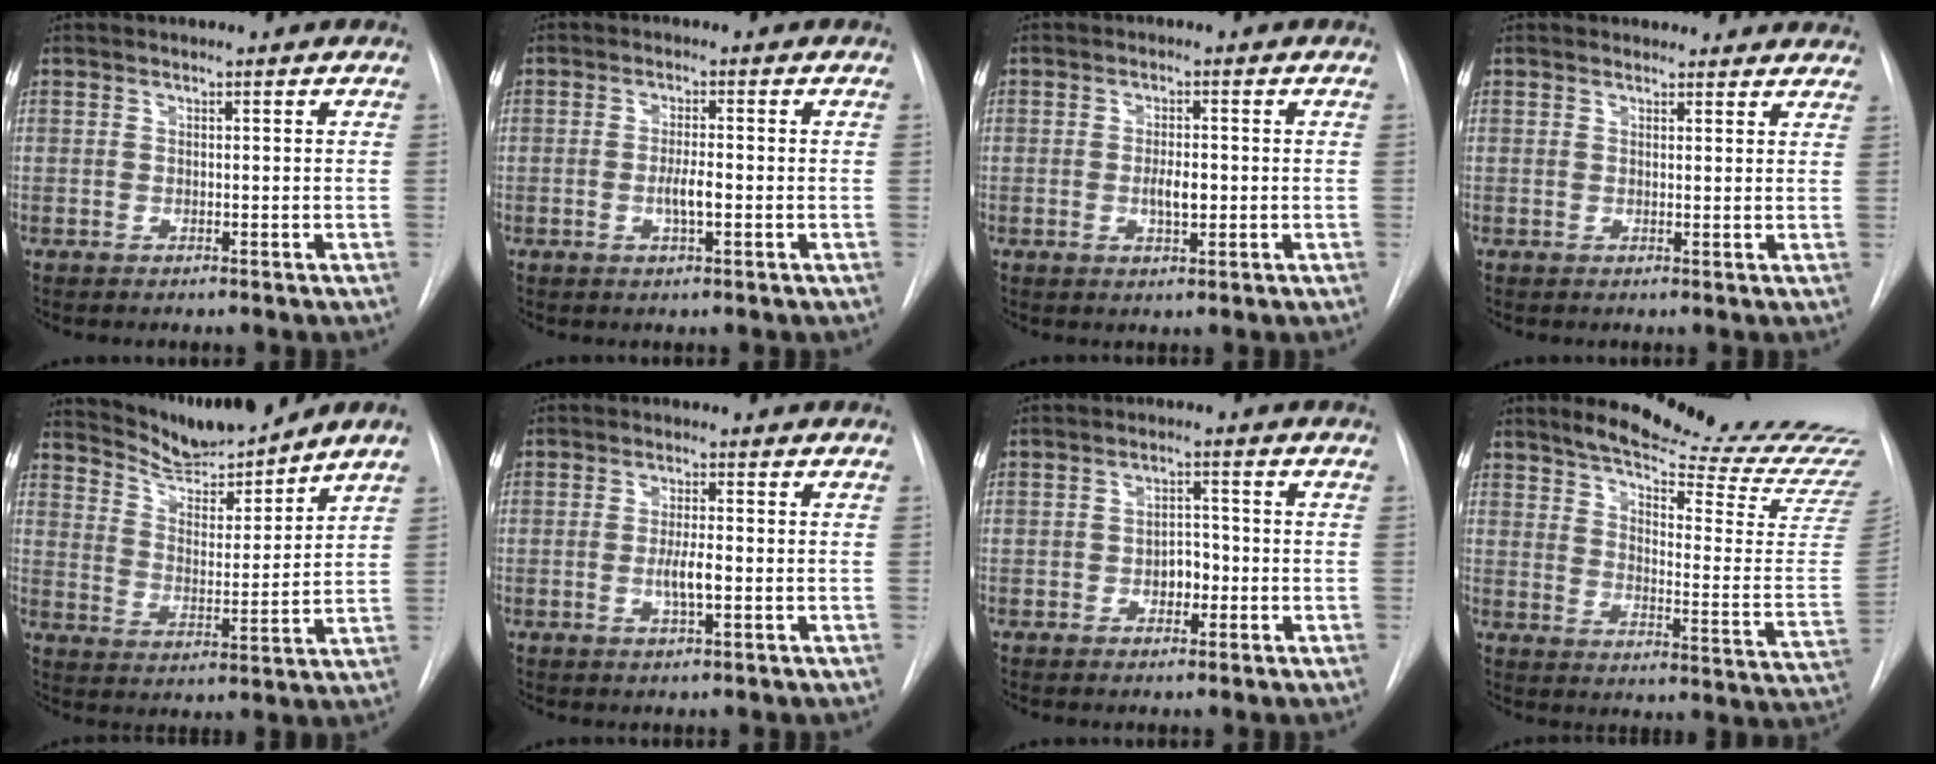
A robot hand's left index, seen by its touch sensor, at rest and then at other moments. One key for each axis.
{"total": 2.9, "fx": -0.9, "fy": 0.4, "fz": 2.7, "tx": -0.051, "ty": -0.003, "tz": -0.015}
{"total": 3.1, "fx": -0.6, "fy": 1.0, "fz": 2.9, "tx": -0.049, "ty": -0.002, "tz": -0.007}
{"total": 8.3, "fx": 7.7, "fy": 2.9, "fz": 0.8, "tx": 0.026, "ty": 0.007, "tz": 0.062}
{"total": 11.2, "fx": 10.6, "fy": 0.2, "fz": 3.7, "tx": -0.065, "ty": -0.009, "tz": 0.187}
{"total": 3.4, "fx": -0.9, "fy": 0.5, "fz": 3.3, "tx": -0.062, "ty": -0.005, "tz": -0.014}
{"total": 3.2, "fx": -1.2, "fy": 1.9, "fz": 2.3, "tx": -0.027, "ty": 0.005, "tz": -0.017}
{"total": 24.2, "fx": 21.9, "fy": 0.2, "fz": 10.2, "tx": -0.149, "ty": -0.128, "tz": 0.274}